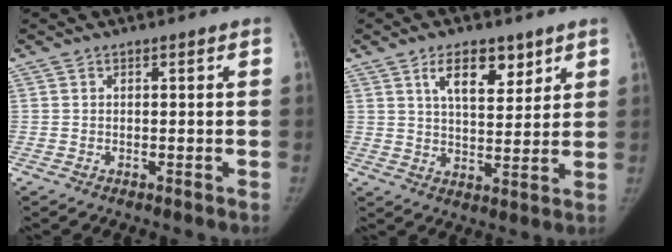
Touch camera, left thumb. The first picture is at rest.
{"total": 9.3, "force": [5.3, 4.5, 6.2], "torque": [-0.072, -0.033, 0.089]}